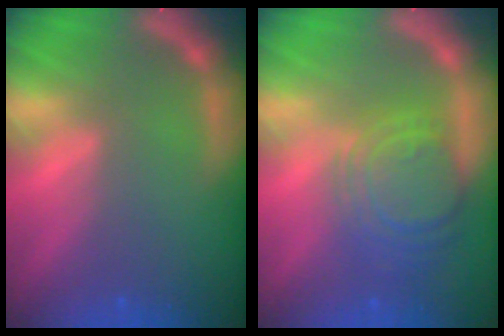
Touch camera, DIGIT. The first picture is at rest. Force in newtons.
{"total": 7.6}